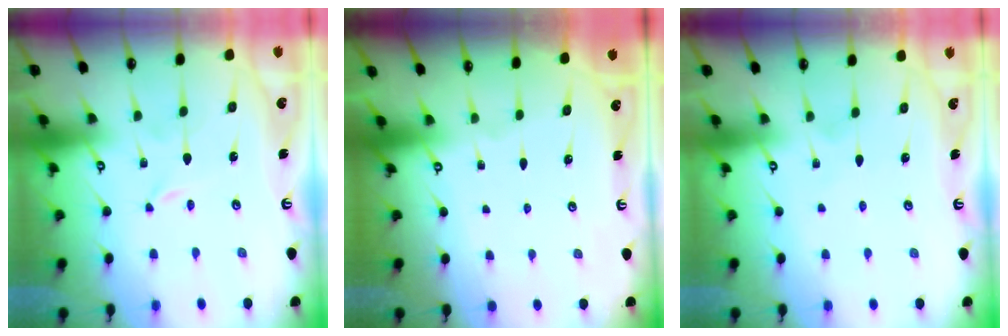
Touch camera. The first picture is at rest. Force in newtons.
{"total": 0.0}
{"total": 2.4, "press": 2.4, "slide": 0.2}